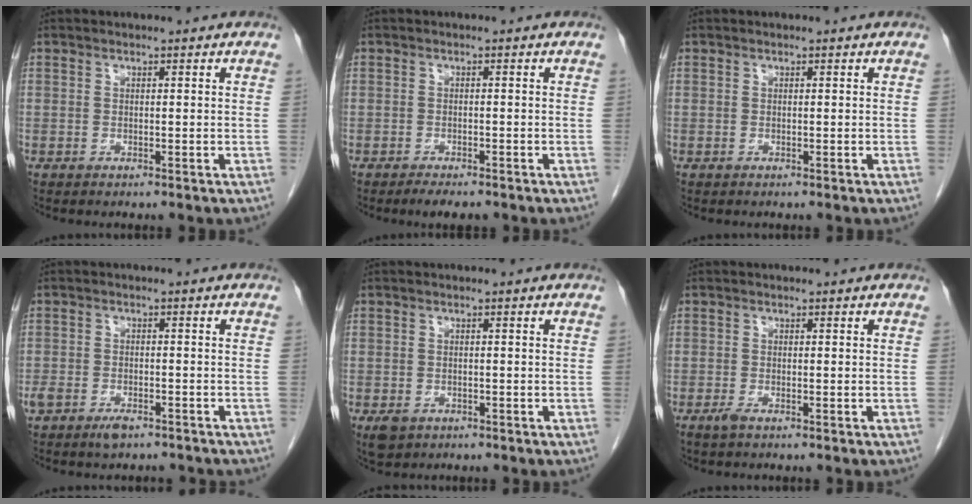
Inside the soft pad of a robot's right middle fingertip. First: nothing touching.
{"total": 2.8, "force": [-2.2, 0.8, 1.5], "torque": [-0.023, -0.004, -0.031]}
{"total": 0.0}
{"total": 5.3, "force": [-4.2, 2.1, 2.4], "torque": [-0.045, 0.000, -0.061]}
{"total": 2.4, "force": [-1.3, 1.7, 1.1], "torque": [-0.021, -0.001, -0.012]}
{"total": 1.0, "force": [-0.7, 0.1, 0.7], "torque": [-0.019, -0.003, -0.013]}